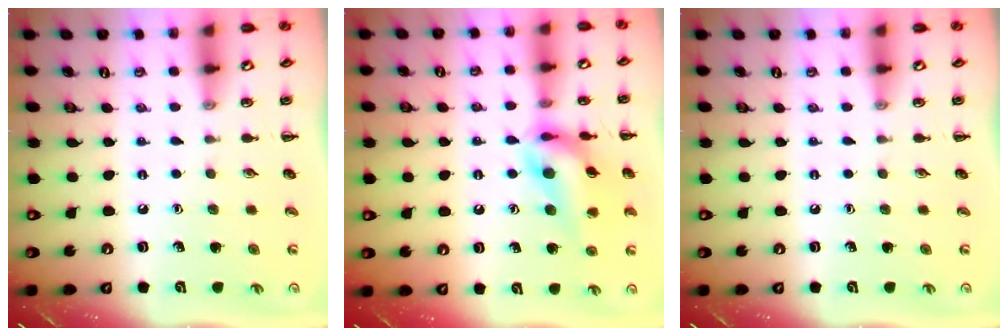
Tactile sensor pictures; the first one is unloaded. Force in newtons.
{"total": 14.8, "press": 14.7, "slide": 1.9}
{"total": 0.0}